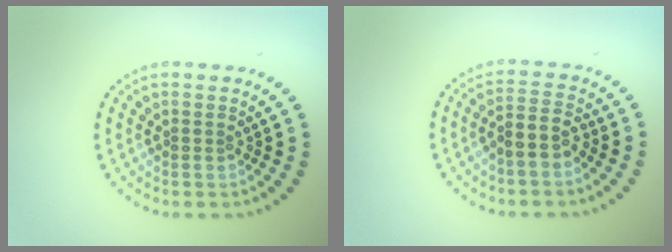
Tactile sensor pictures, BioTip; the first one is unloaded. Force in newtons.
{"total": 2.3, "press": 1.9, "slide": 1.2}